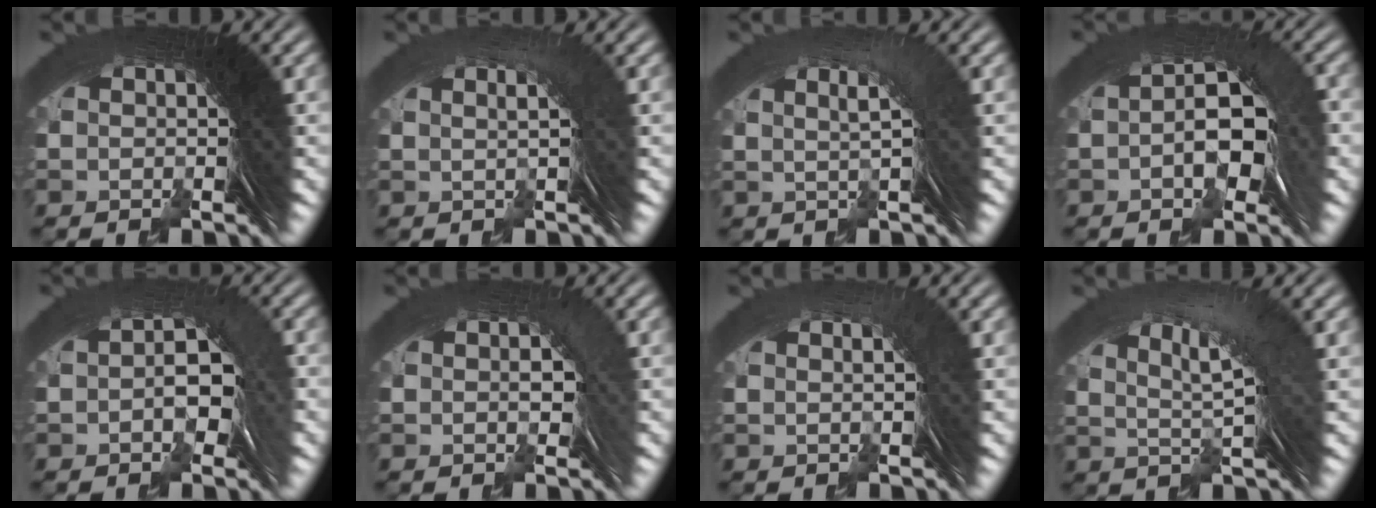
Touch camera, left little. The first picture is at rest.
{"total": 1.6, "force": [0.4, -1.0, 1.1], "torque": [-0.005, 0.016, 0.005]}
{"total": 2.6, "force": [1.1, -1.1, 2.2], "torque": [-0.012, 0.021, 0.013]}
{"total": 4.5, "force": [0.1, 2.0, 4.0], "torque": [-0.062, 0.007, 0.001]}
{"total": 2.2, "force": [-0.2, 0.8, 2.0], "torque": [-0.042, -0.003, 0.003]}
{"total": 0.9, "force": [0.2, 0.1, 0.9], "torque": [-0.020, 0.001, 0.008]}
{"total": 1.1, "force": [0.0, -0.9, 0.6], "torque": [-0.004, 0.013, 0.000]}
{"total": 3.6, "force": [1.7, -0.5, 3.2], "torque": [-0.033, 0.016, 0.027]}